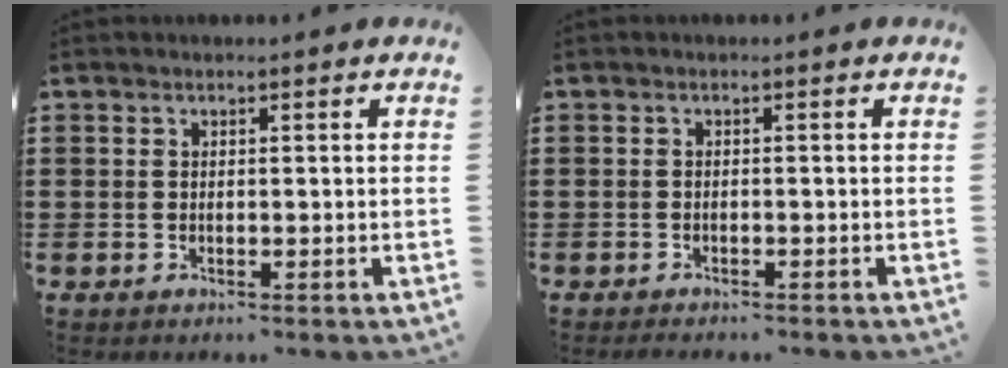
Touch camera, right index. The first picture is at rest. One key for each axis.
{"total": 1.0, "fx": -0.9, "fy": 0.0, "fz": 0.1, "tx": -0.003, "ty": 0.000, "tz": -0.019}